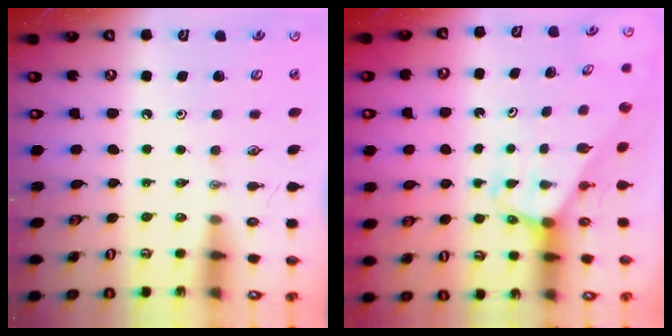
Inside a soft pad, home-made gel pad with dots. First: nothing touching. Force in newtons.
{"total": 1.9, "press": 1.9, "slide": 0.1}